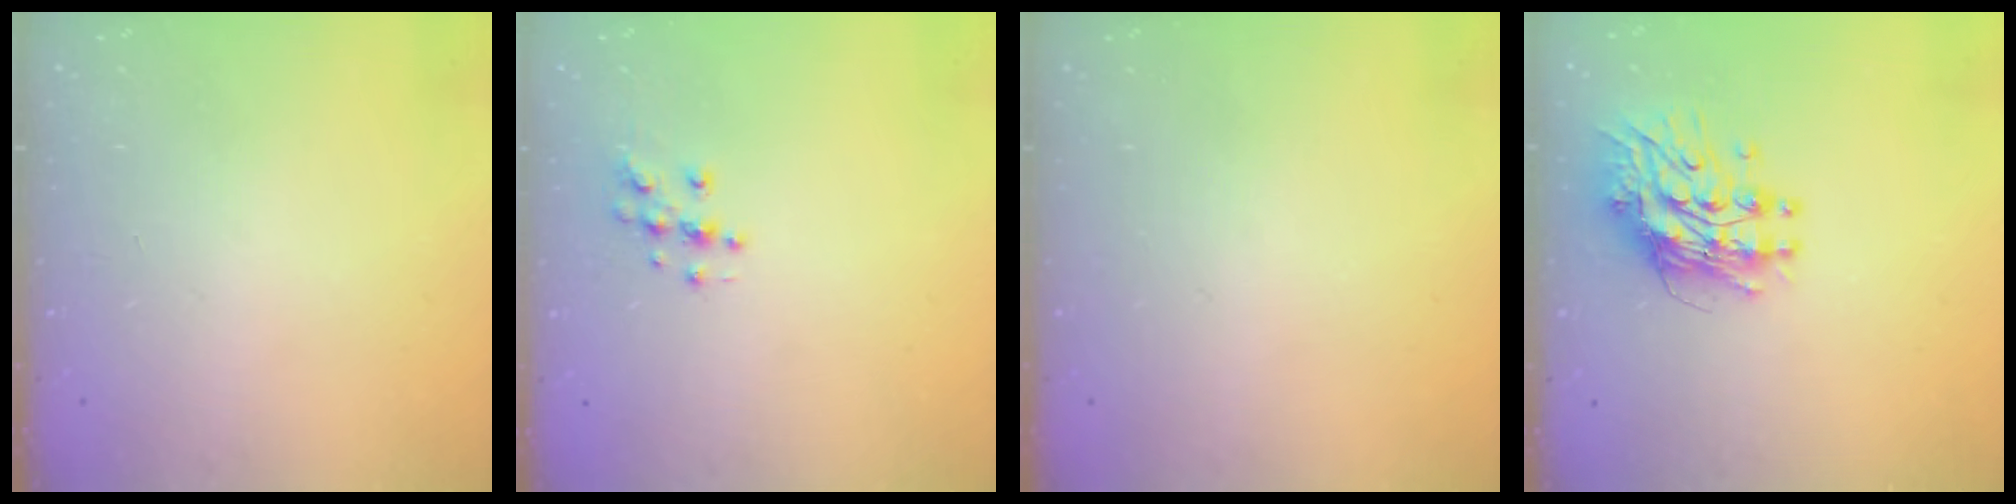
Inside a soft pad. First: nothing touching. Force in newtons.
{"total": 5.0, "press": 4.7, "slide": 1.6}
{"total": 0.0}
{"total": 11.4, "press": 11.3, "slide": 1.0}